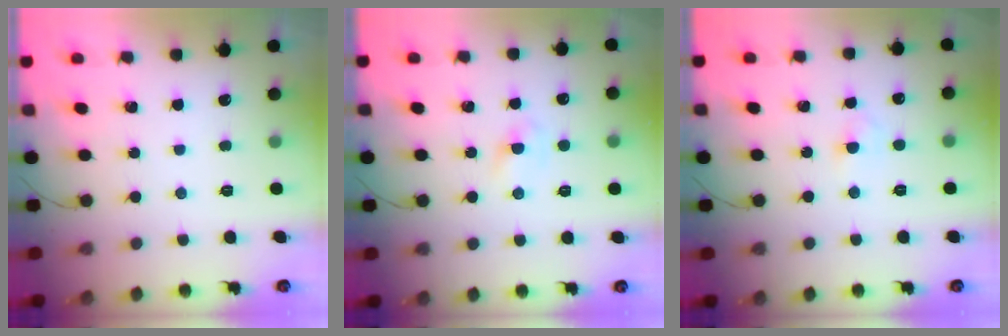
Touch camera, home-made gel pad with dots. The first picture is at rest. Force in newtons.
{"total": 2.2, "press": 2.0, "slide": 0.9}
{"total": 2.5, "press": 2.3, "slide": 0.9}